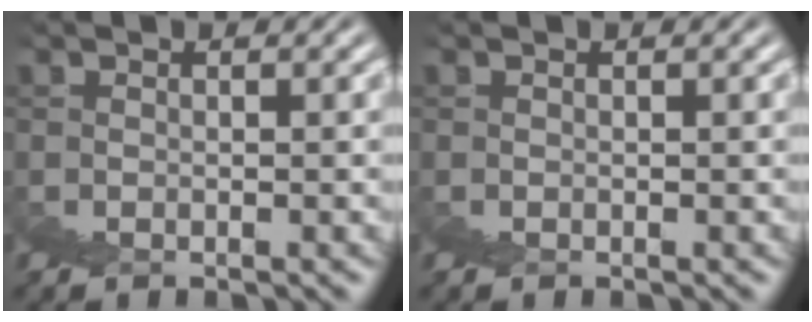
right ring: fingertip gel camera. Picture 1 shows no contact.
{"total": 0.0}